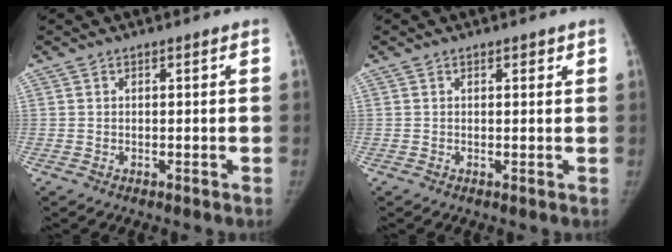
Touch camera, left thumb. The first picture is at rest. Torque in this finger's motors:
{"motor_torque": [-0.15, 0.00, -0.25, 0.28, -0.06]}